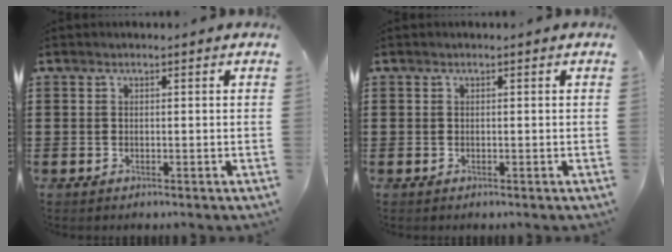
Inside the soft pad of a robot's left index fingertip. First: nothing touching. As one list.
[{"total": 0.0}]